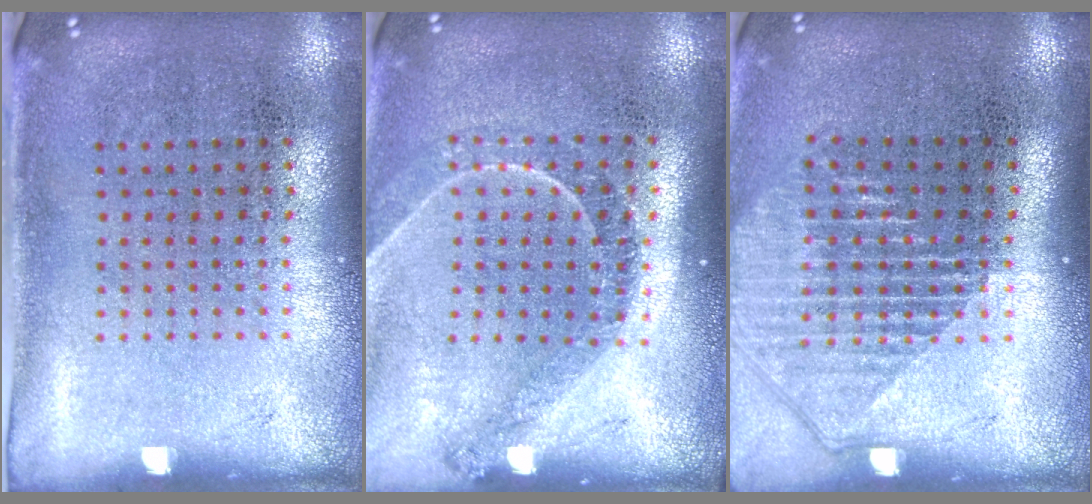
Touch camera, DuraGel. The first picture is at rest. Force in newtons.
{"total": 1.2, "press": 1.2, "slide": 0.2}
{"total": 1.3, "press": 1.2, "slide": 0.6}